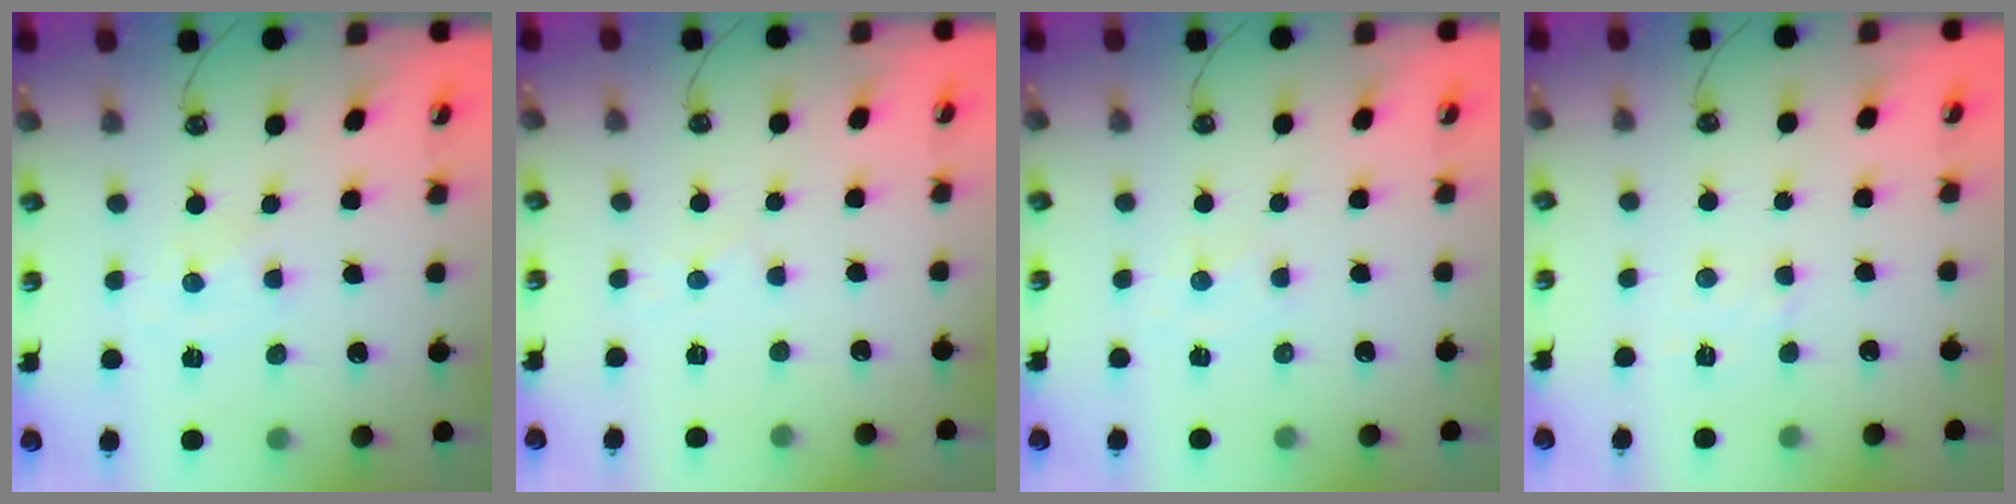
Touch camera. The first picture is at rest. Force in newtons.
{"total": 3.3, "press": 3.3, "slide": 0.4}
{"total": 2.5, "press": 2.5, "slide": 0.4}
{"total": 2.5, "press": 2.5, "slide": 0.4}